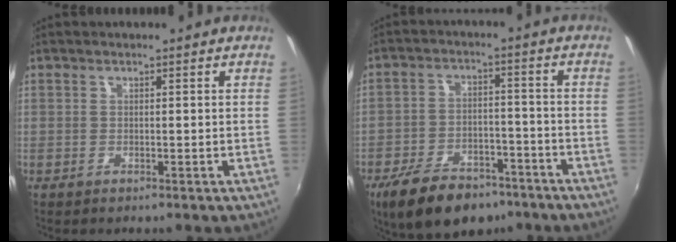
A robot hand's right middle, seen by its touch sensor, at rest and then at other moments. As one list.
[{"total": 14.6, "force": [-10.2, 7.3, 7.5], "torque": [-0.162, -0.010, -0.155]}]